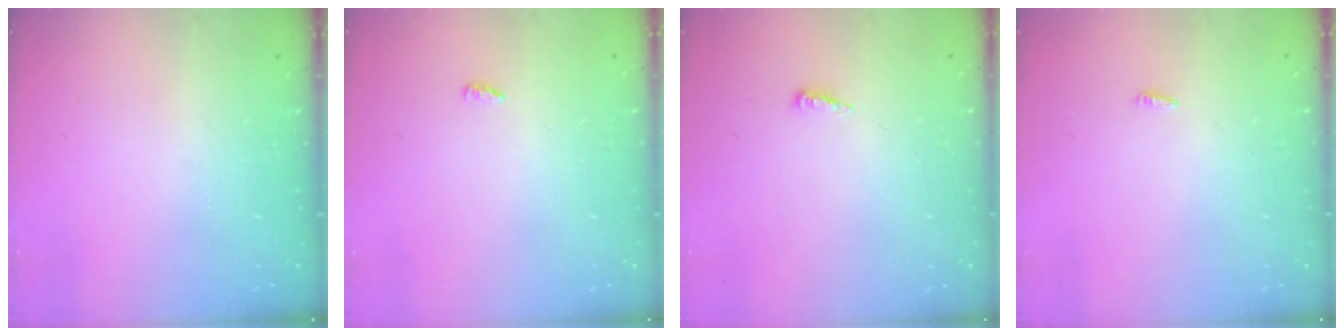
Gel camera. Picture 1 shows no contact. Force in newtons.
{"total": 2.9, "press": 2.6, "slide": 1.3}
{"total": 3.7, "press": 3.6, "slide": 0.4}
{"total": 2.1, "press": 1.9, "slide": 0.7}